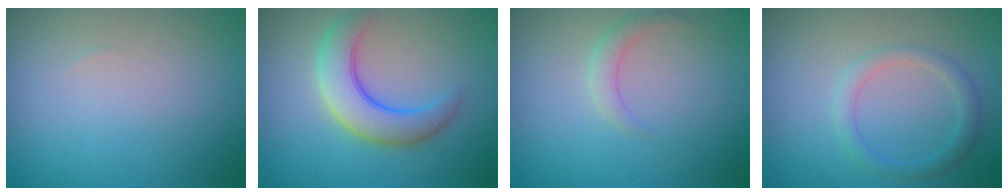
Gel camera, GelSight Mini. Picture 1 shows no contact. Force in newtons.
{"total": 5.4, "press": 5.4, "slide": 0.3}
{"total": 1.6, "press": 1.6, "slide": 0.1}
{"total": 2.2, "press": 2.2, "slide": 0.1}